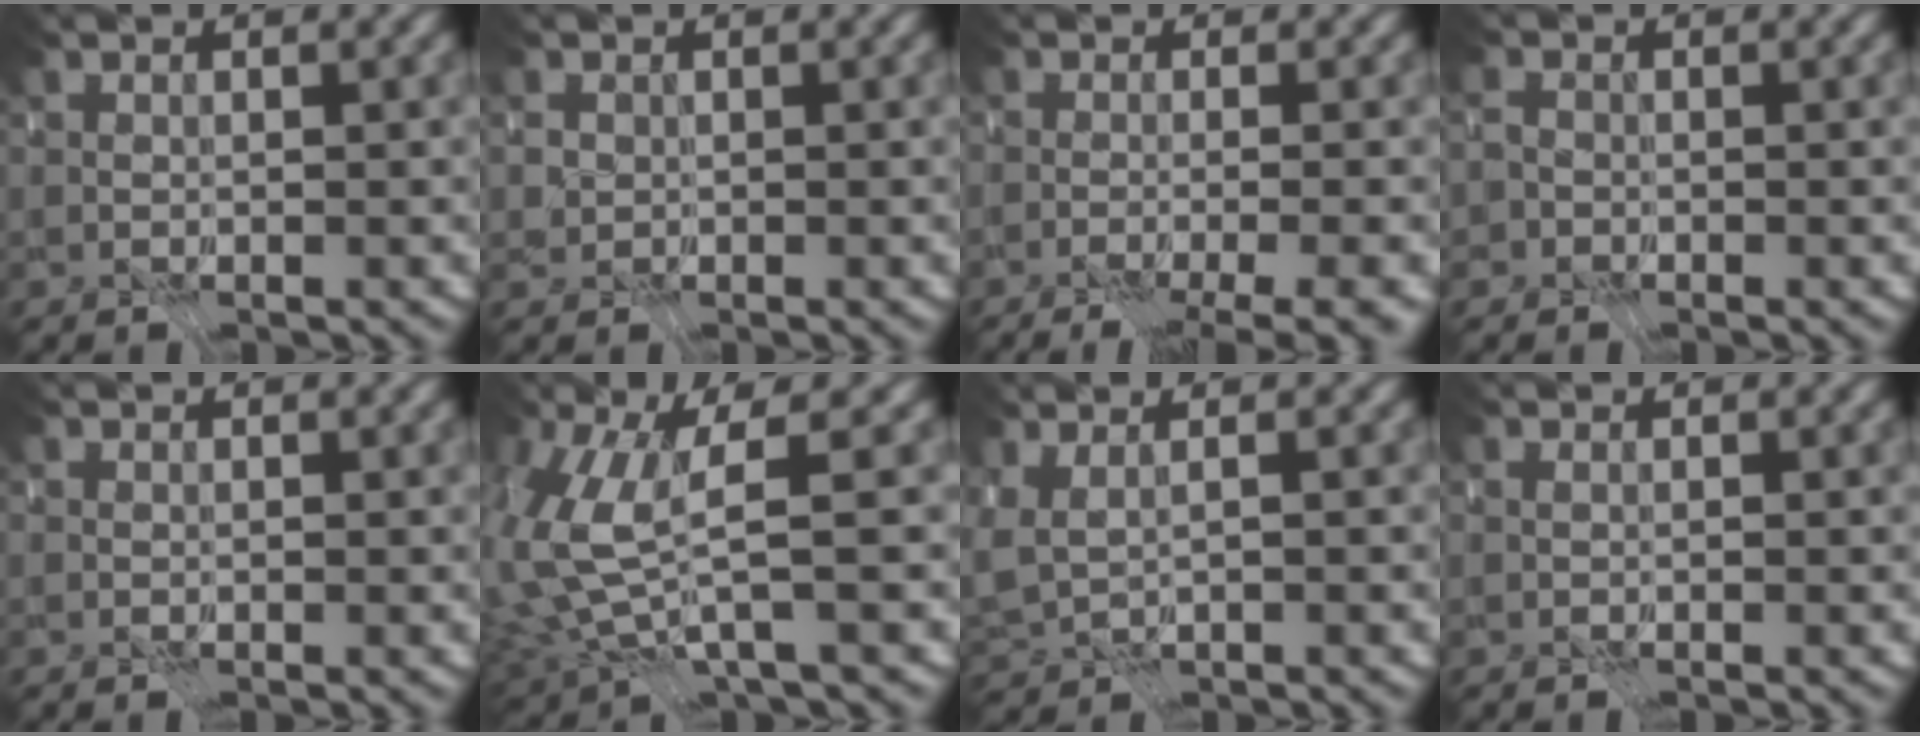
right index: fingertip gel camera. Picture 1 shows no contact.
{"total": 1.1, "force": [-0.3, -0.3, -1.0], "torque": [0.014, -0.011, 0.003]}
{"total": 7.8, "force": [-4.9, 2.5, 5.5], "torque": [-0.050, -0.015, -0.052]}
{"total": 1.8, "force": [-0.2, 1.8, 0.5], "torque": [0.010, 0.005, -0.045]}
{"total": 0.0}
{"total": 5.0, "force": [-2.8, -0.9, 4.0], "torque": [-0.115, -0.039, -0.041]}
{"total": 1.5, "force": [-0.5, -1.1, 0.8], "torque": [-0.026, -0.014, 0.004]}
{"total": 0.5, "force": [-0.2, -0.4, -0.2], "torque": [0.007, -0.002, -0.006]}